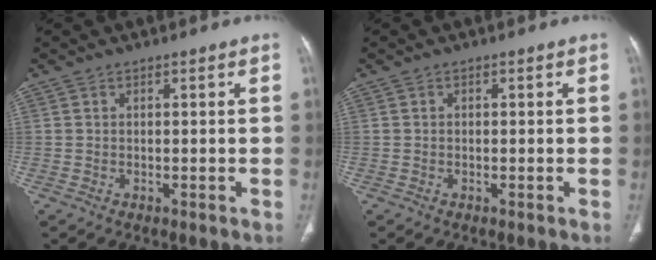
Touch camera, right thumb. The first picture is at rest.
{"total": 0.0}